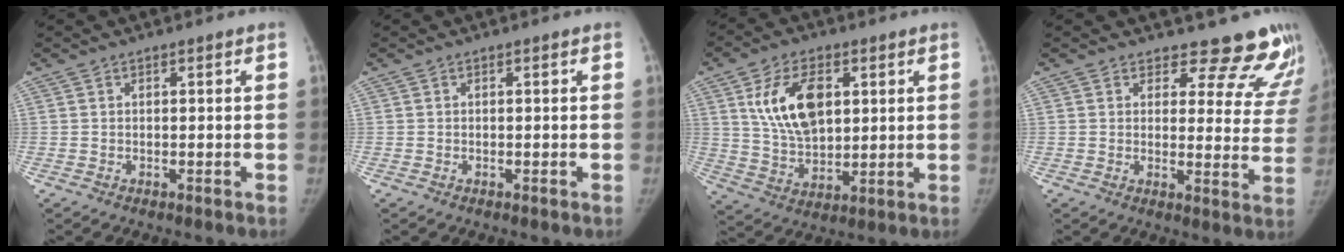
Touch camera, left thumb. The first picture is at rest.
{"total": 0.0}
{"total": 13.7, "force": [4.3, 8.2, 10.1], "torque": [-0.157, -0.018, 0.086]}
{"total": 14.7, "force": [13.6, 4.9, 2.2], "torque": [0.032, -0.119, 0.135]}